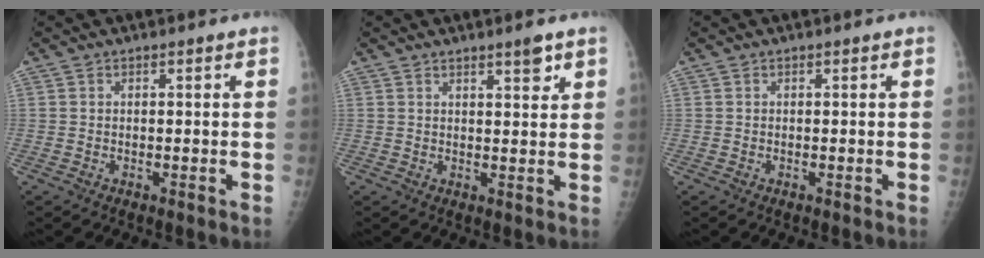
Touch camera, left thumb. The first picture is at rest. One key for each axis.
{"total": 3.1, "fx": 2.2, "fy": 0.6, "fz": 2.1, "tx": -0.024, "ty": -0.015, "tz": 0.031}
{"total": 0.0}